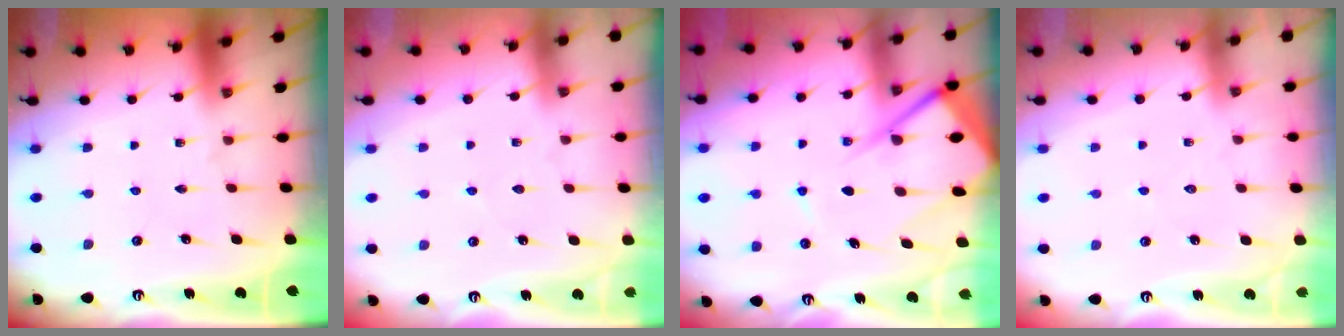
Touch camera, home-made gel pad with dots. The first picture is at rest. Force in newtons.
{"total": 2.3, "press": 2.3, "slide": 0.4}
{"total": 14.2, "press": 14.1, "slide": 1.7}
{"total": 3.0, "press": 3.0, "slide": 0.3}